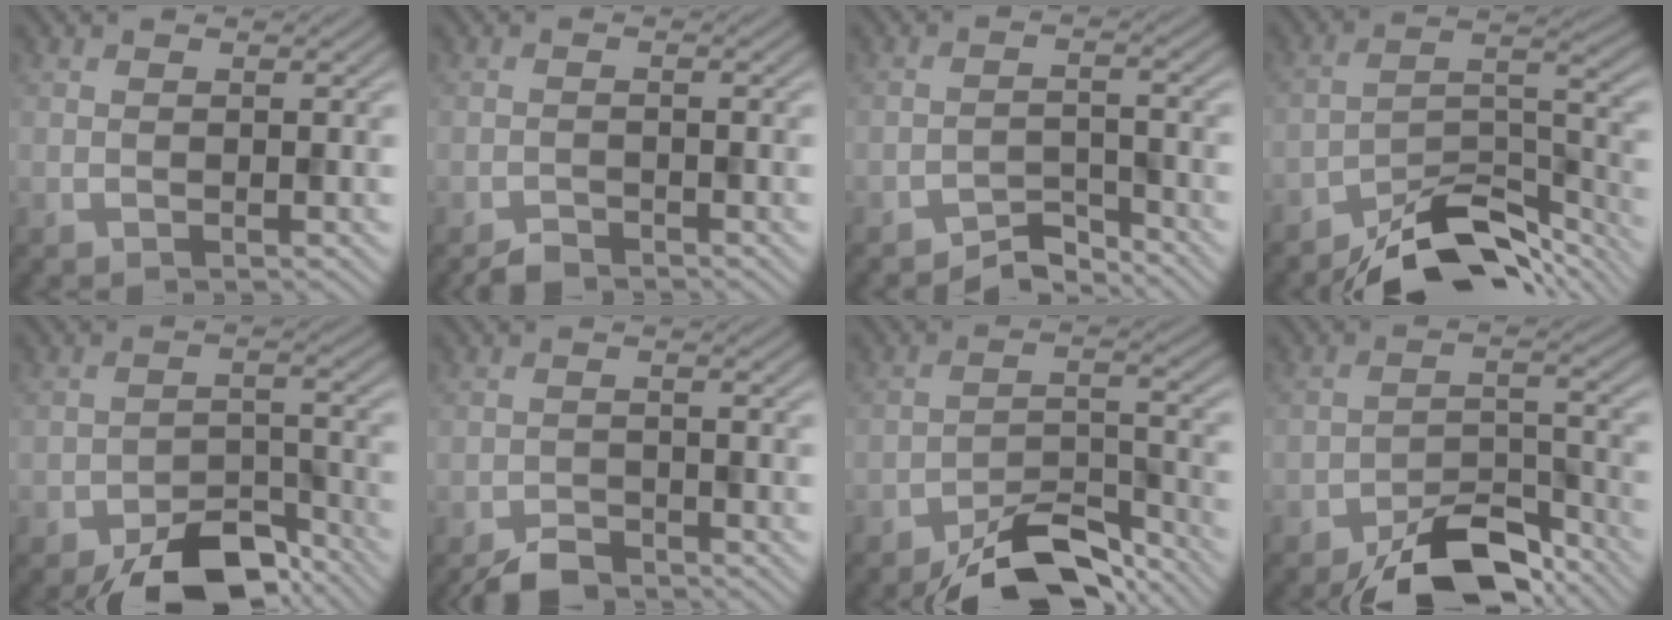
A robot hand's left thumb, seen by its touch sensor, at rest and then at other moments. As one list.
[{"total": 1.7, "force": [-1.5, 0.4, 0.4], "torque": [-0.007, 0.002, -0.032]}, {"total": 3.6, "force": [-3.4, 0.7, 0.9], "torque": [-0.012, 0.007, -0.066]}, {"total": 10.5, "force": [-8.7, 3.1, 5.0], "torque": [-0.070, 0.004, -0.157]}, {"total": 8.7, "force": [-6.5, 3.8, 4.4], "torque": [-0.062, -0.007, -0.109]}, {"total": 3.3, "force": [-2.9, 1.1, 1.1], "torque": [-0.019, -0.001, -0.056]}, {"total": 8.7, "force": [-6.9, 2.8, 4.5], "torque": [-0.068, 0.008, -0.124]}, {"total": 9.1, "force": [-7.0, 3.4, 4.7], "torque": [-0.067, 0.004, -0.125]}]